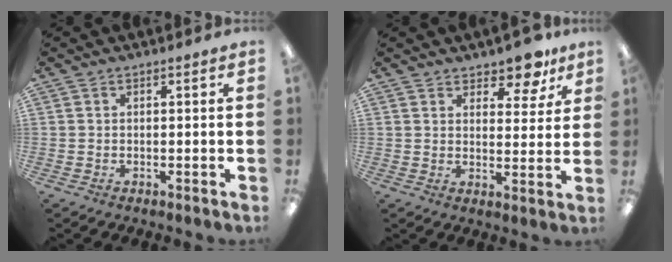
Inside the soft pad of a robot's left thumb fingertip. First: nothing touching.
{"total": 7.5, "force": [6.3, 2.6, 3.0], "torque": [-0.029, -0.043, 0.109]}